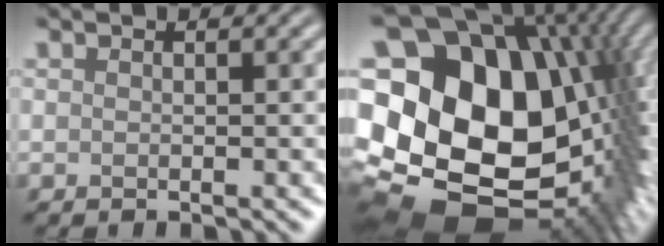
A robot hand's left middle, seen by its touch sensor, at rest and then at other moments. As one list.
[{"total": 21.8, "force": [0.7, 16.1, 14.7], "torque": [-0.261, -0.008, 0.023]}]